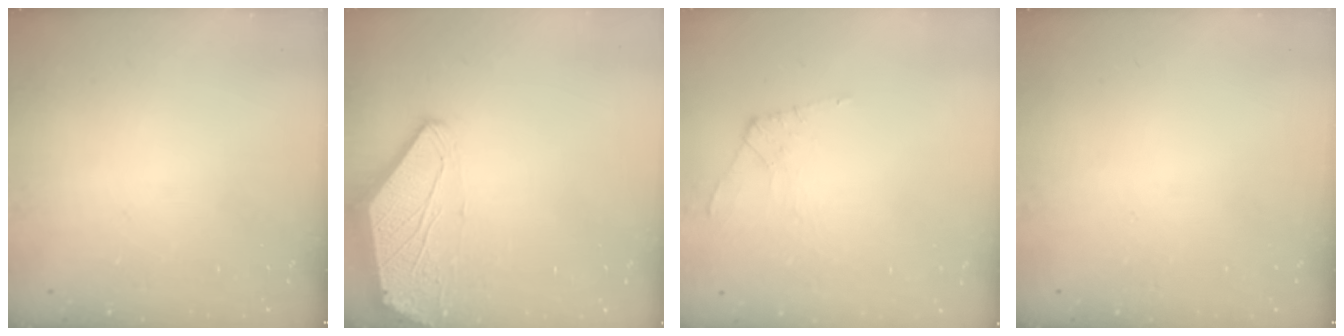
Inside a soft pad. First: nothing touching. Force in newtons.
{"total": 0.0}
{"total": 3.0, "press": 3.0, "slide": 0.4}
{"total": 0.0}